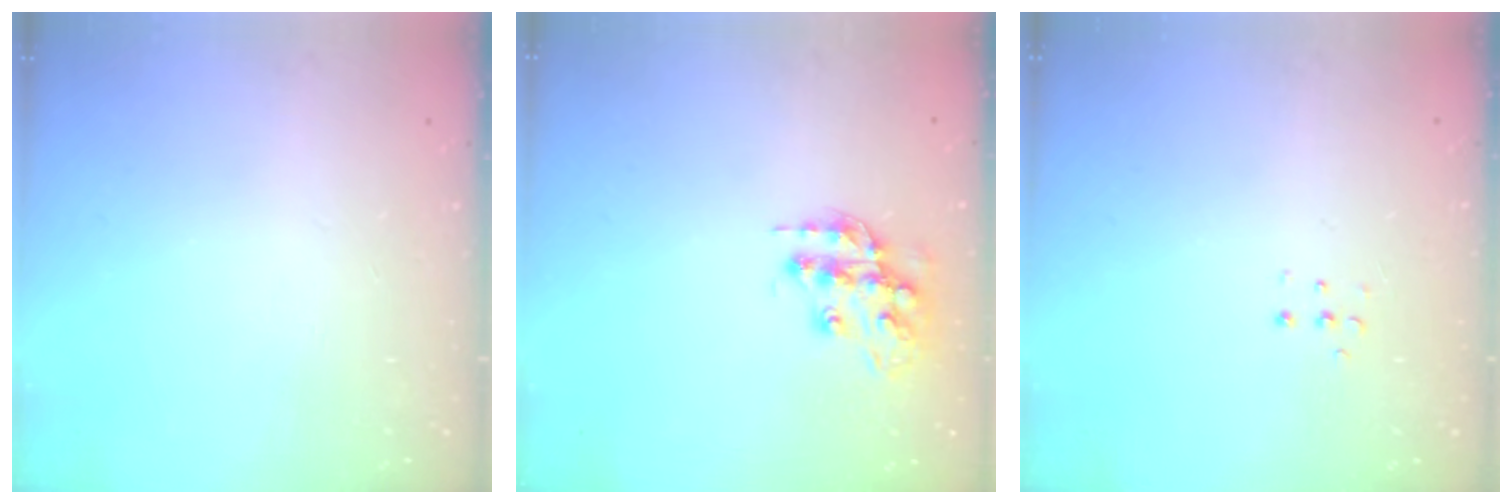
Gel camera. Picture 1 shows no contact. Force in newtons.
{"total": 14.2, "press": 14.2, "slide": 0.9}
{"total": 3.8, "press": 3.7, "slide": 0.7}